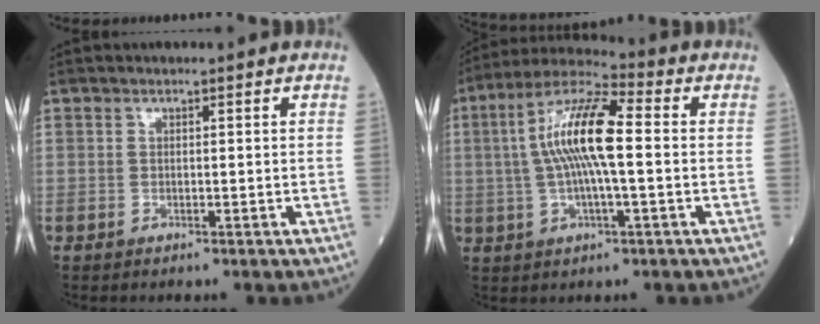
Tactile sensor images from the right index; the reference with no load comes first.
{"total": 12.5, "force": [0.7, 2.0, 12.3], "torque": [-0.242, 0.021, 0.006]}